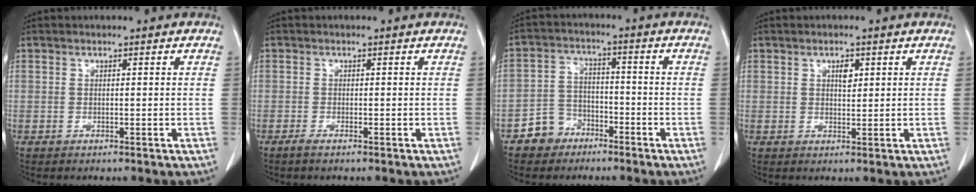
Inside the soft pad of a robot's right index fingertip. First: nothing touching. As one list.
[{"total": 1.5, "force": [-1.1, 0.1, 1.0], "torque": [-0.022, -0.003, -0.017]}, {"total": 5.8, "force": [-3.9, 4.2, 0.8], "torque": [-0.012, 0.015, -0.070]}, {"total": 2.0, "force": [0.8, 0.9, 1.6], "torque": [-0.026, -0.002, 0.014]}]